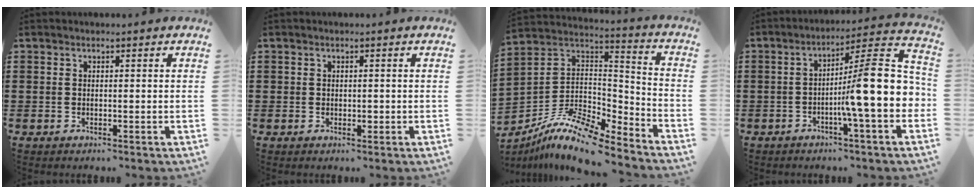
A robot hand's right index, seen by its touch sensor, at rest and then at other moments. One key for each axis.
{"total": 0.9, "fx": -0.1, "fy": 0.7, "fz": 0.6, "tx": -0.011, "ty": 0.000, "tz": -0.001}
{"total": 11.1, "fx": -9.1, "fy": 2.6, "fz": 5.9, "tx": -0.113, "ty": 0.015, "tz": -0.181}
{"total": 13.3, "fx": -1.6, "fy": 1.4, "fz": 13.1, "tx": -0.209, "ty": -0.028, "tz": -0.034}